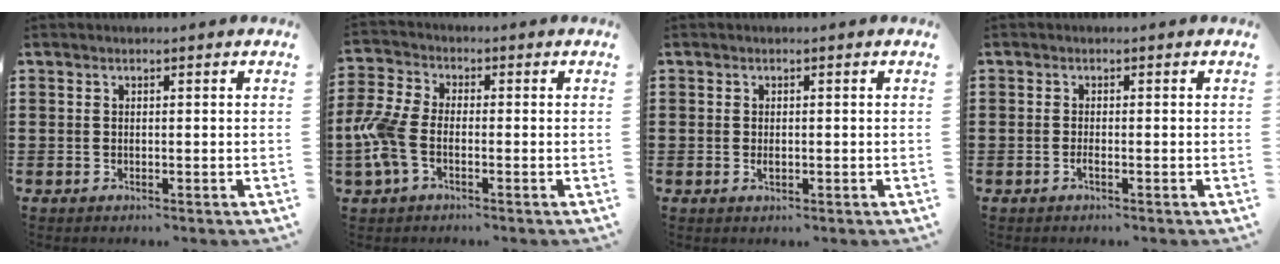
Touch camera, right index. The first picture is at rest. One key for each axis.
{"total": 6.6, "fx": -2.0, "fy": 3.5, "fz": 5.2, "tx": -0.147, "ty": -0.010, "tz": -0.049}
{"total": 0.9, "fx": -0.2, "fy": 0.4, "fz": 0.7, "tx": -0.014, "ty": 0.000, "tz": -0.003}
{"total": 0.8, "fx": -0.5, "fy": 0.0, "fz": 0.6, "tx": -0.012, "ty": -0.006, "tz": -0.009}